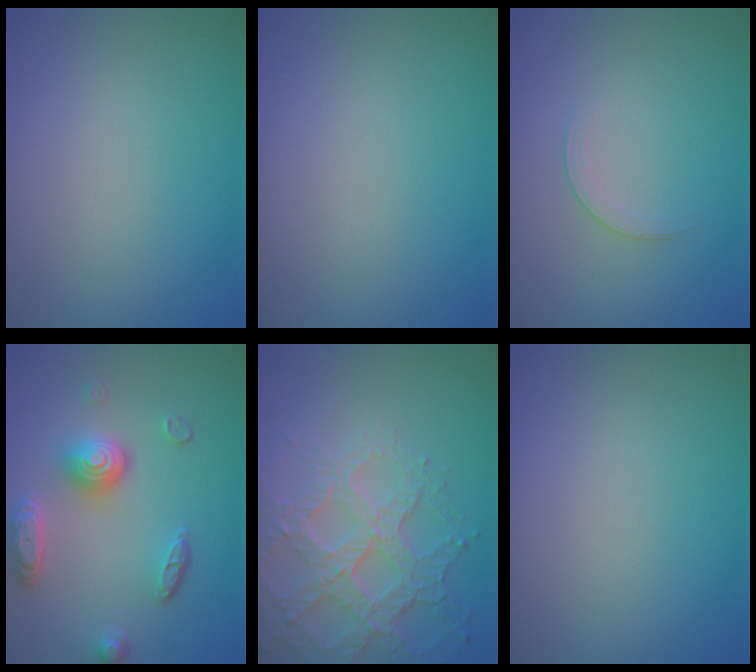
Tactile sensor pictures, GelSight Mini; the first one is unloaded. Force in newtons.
{"total": 0.0}
{"total": 1.3, "press": 0.5, "slide": 1.2}
{"total": 5.2, "press": 3.8, "slide": 3.6}
{"total": 6.7, "press": 4.9, "slide": 4.5}
{"total": 0.0}